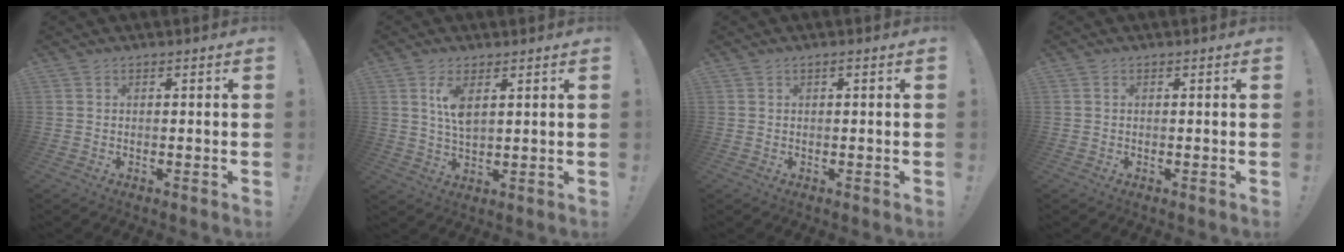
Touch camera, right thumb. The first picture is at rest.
{"total": 6.4, "force": [2.7, 2.3, 5.3], "torque": [-0.095, -0.018, 0.041]}
{"total": 0.8, "force": [0.1, -0.1, 0.8], "torque": [-0.023, 0.003, 0.002]}
{"total": 0.0}